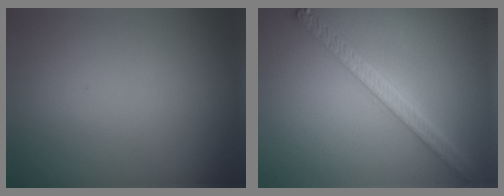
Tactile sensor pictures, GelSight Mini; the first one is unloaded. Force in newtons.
{"total": 4.2, "press": 3.4, "slide": 2.4}